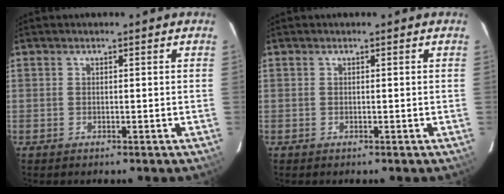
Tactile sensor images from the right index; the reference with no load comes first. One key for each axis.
{"total": 0.0}